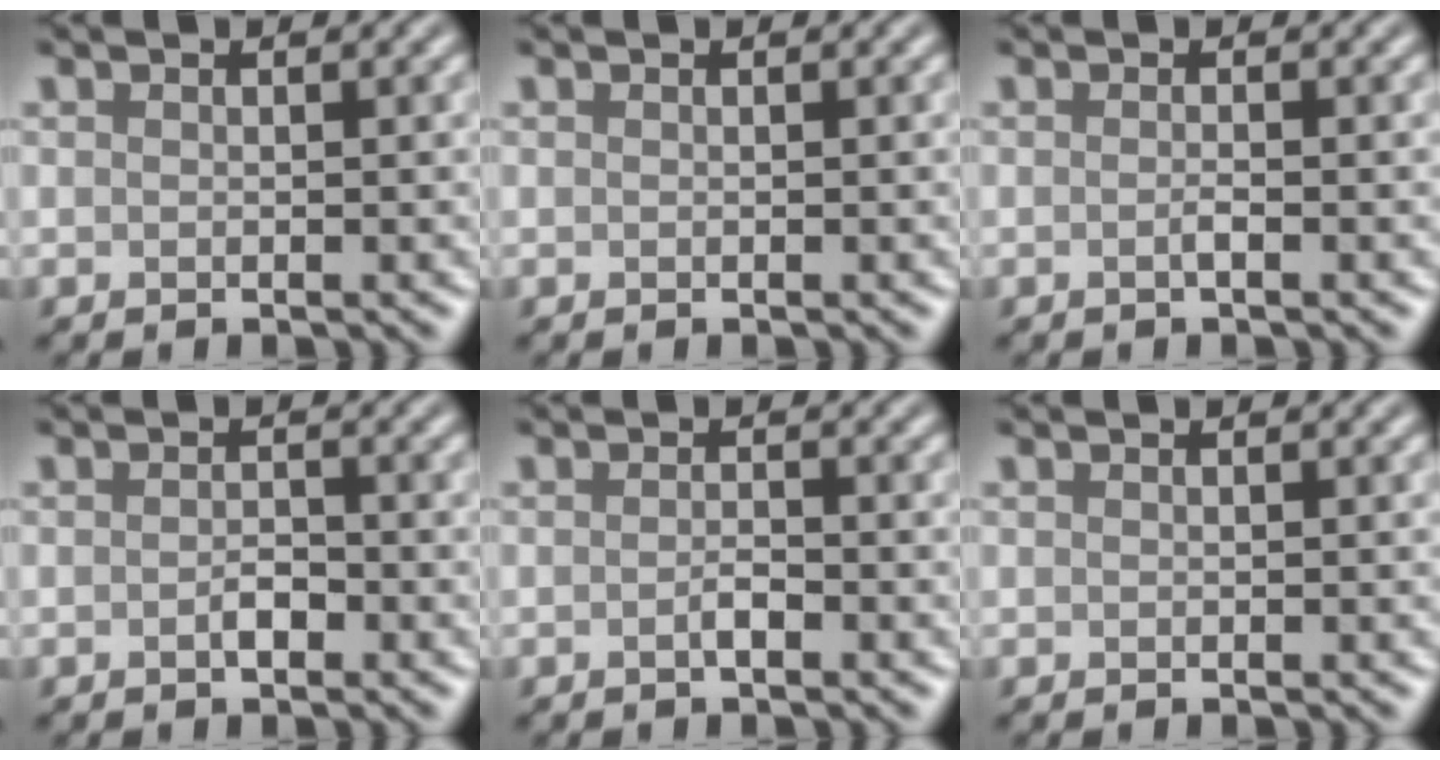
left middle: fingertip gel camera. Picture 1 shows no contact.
{"total": 0.0}
{"total": 0.7, "force": [-0.2, 0.1, 0.7], "torque": [-0.013, 0.000, -0.007]}
{"total": 1.3, "force": [-0.5, 0.6, 1.0], "torque": [-0.019, 0.001, -0.009]}
{"total": 1.0, "force": [-0.5, 0.2, 0.9], "torque": [-0.018, 0.001, -0.009]}
{"total": 0.0}